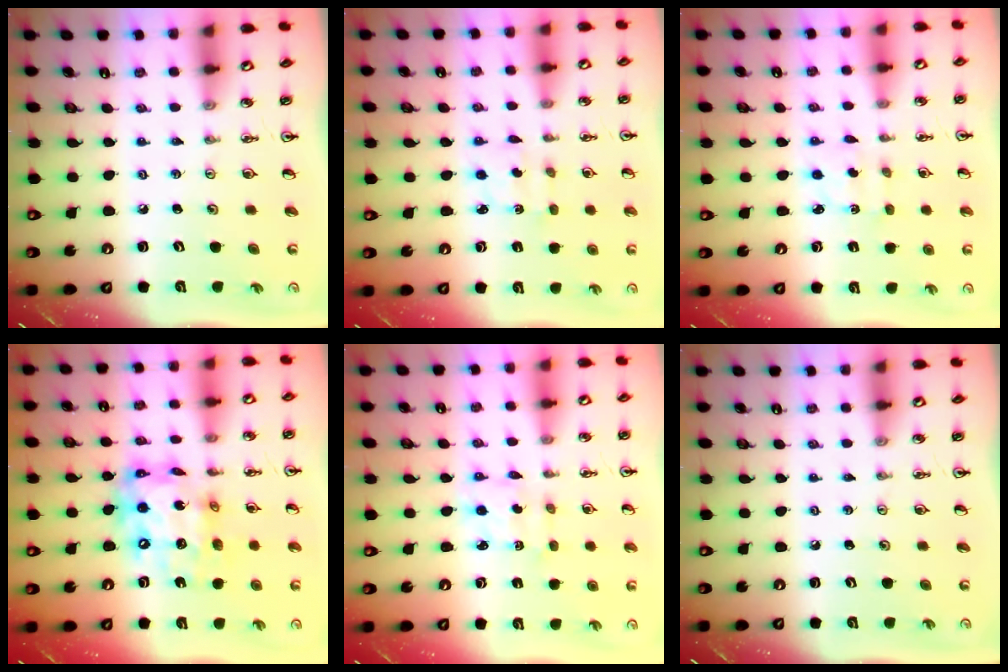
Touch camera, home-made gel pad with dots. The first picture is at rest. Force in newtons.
{"total": 2.9, "press": 2.8, "slide": 0.6}
{"total": 2.1, "press": 2.1, "slide": 0.6}
{"total": 15.1, "press": 15.1, "slide": 0.9}
{"total": 2.1, "press": 2.0, "slide": 0.8}
{"total": 0.0}